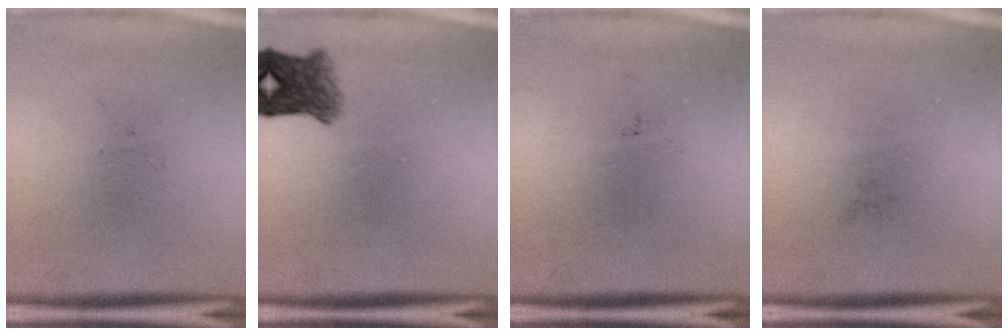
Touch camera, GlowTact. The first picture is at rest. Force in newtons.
{"total": 4.2}
{"total": 0.0}
{"total": 0.0}